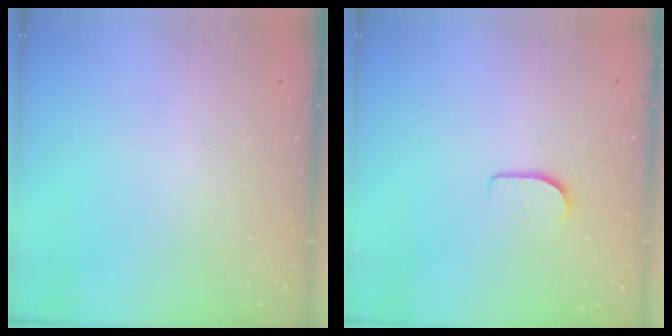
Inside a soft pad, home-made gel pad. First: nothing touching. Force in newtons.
{"total": 6.3, "press": 6.3, "slide": 0.7}